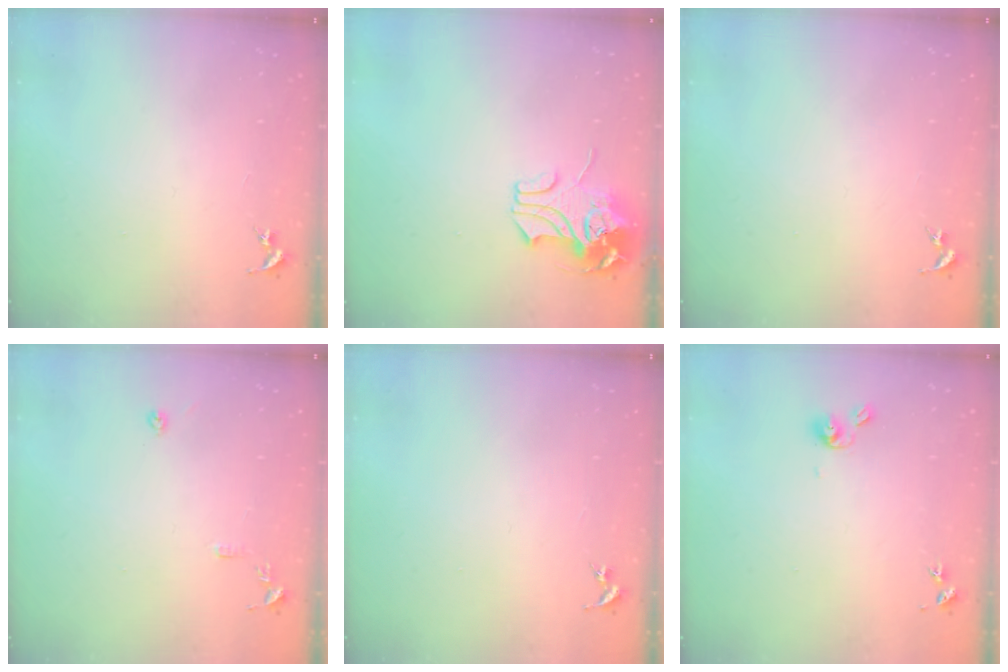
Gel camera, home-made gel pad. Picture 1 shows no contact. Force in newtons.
{"total": 9.8, "press": 9.8, "slide": 0.8}
{"total": 0.0}
{"total": 7.7, "press": 7.7, "slide": 0.8}
{"total": 0.0}
{"total": 6.8, "press": 6.8, "slide": 0.6}